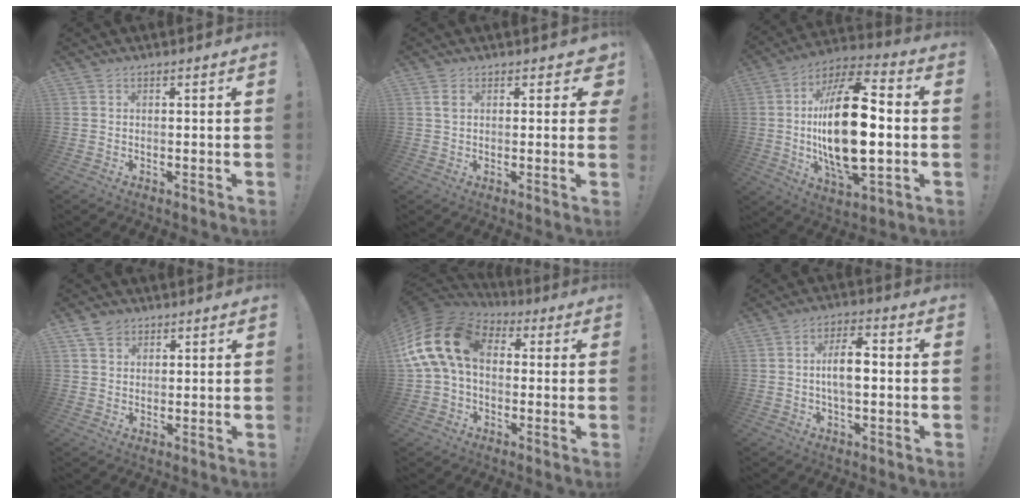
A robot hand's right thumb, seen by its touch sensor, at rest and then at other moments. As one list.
[{"total": 4.3, "force": [1.2, 3.3, 2.5], "torque": [-0.020, 0.000, 0.021]}, {"total": 25.8, "force": [-0.7, 11.5, 23.1], "torque": [-0.426, -0.006, -0.018]}, {"total": 4.7, "force": [2.6, 3.5, 1.8], "torque": [-0.030, -0.006, 0.050]}, {"total": 18.1, "force": [3.2, 12.2, 13.0], "torque": [-0.249, 0.013, 0.063]}, {"total": 8.2, "force": [-0.4, 3.4, 7.4], "torque": [-0.129, 0.007, -0.014]}]